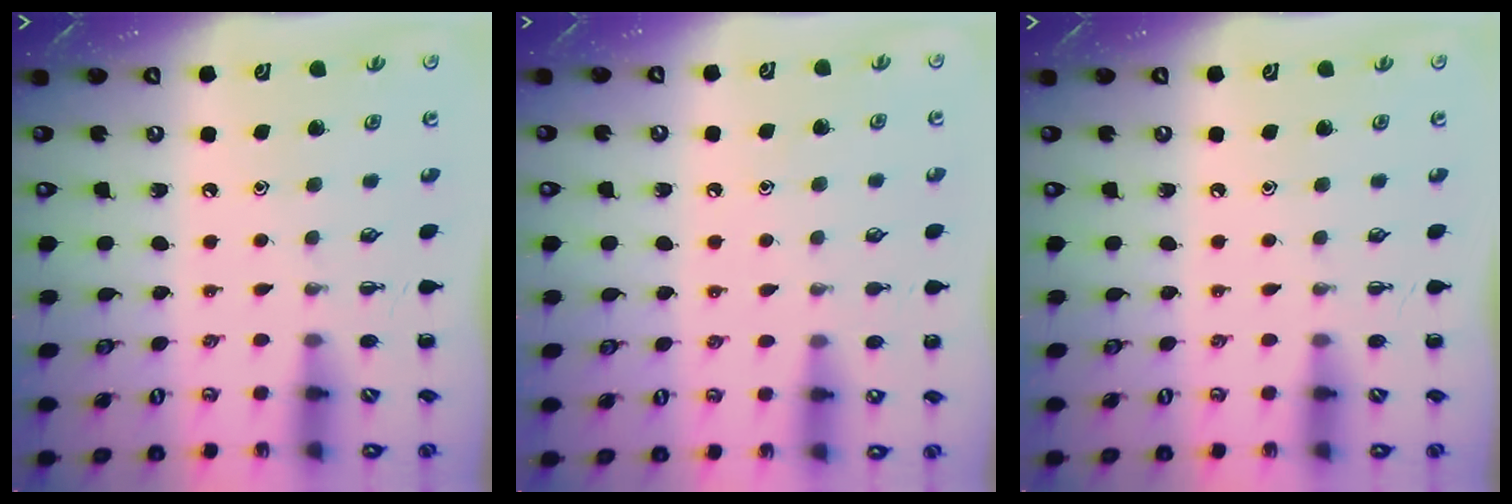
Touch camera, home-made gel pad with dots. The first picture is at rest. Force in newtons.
{"total": 7.0, "press": 6.6, "slide": 2.3}
{"total": 0.0}